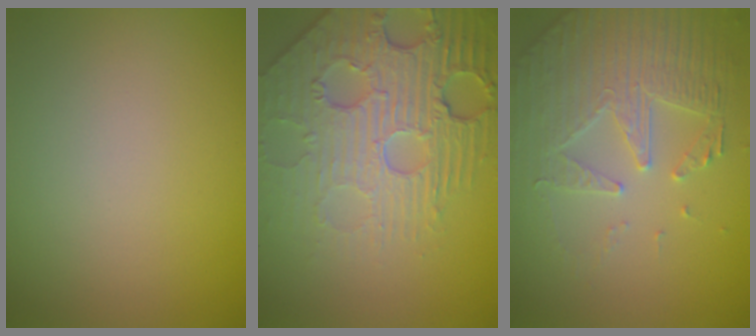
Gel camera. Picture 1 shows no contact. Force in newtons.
{"total": 6.7, "press": 5.5, "slide": 3.8}
{"total": 4.4, "press": 4.2, "slide": 1.3}